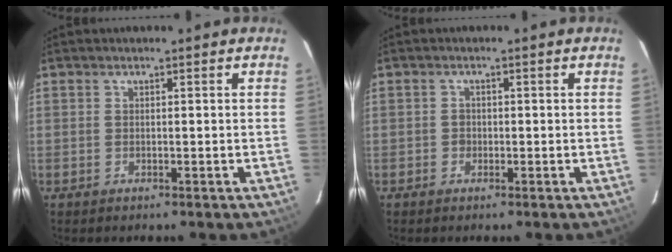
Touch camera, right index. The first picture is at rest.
{"total": 1.3, "force": [-0.5, 1.2, 0.2], "torque": [0.001, 0.001, -0.007]}